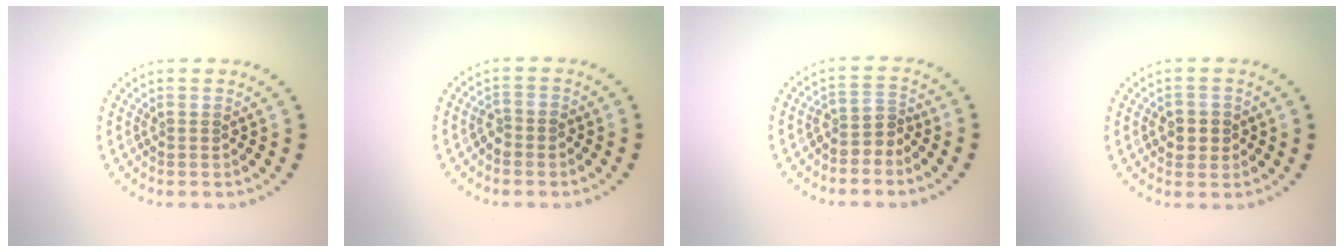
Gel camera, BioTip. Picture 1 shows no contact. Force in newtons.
{"total": 1.1, "press": 1.1, "slide": 0.4}
{"total": 2.1, "press": 1.5, "slide": 1.5}
{"total": 2.3, "press": 2.3, "slide": 0.5}